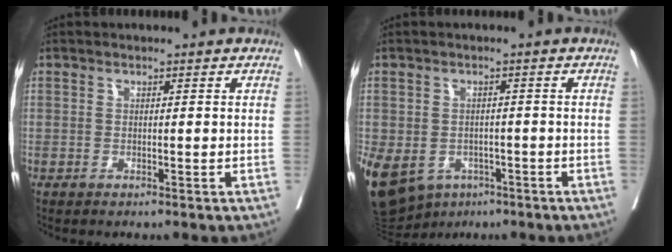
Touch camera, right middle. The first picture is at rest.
{"total": 21.5, "force": [-9.6, 16.7, 9.4], "torque": [-0.318, -0.019, -0.130]}